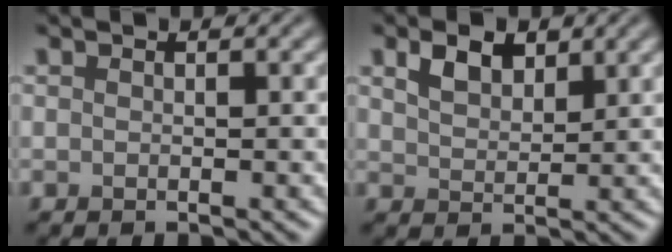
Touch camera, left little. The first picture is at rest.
{"total": 2.7, "force": [1.7, 1.5, 1.5], "torque": [-0.033, 0.002, 0.035]}